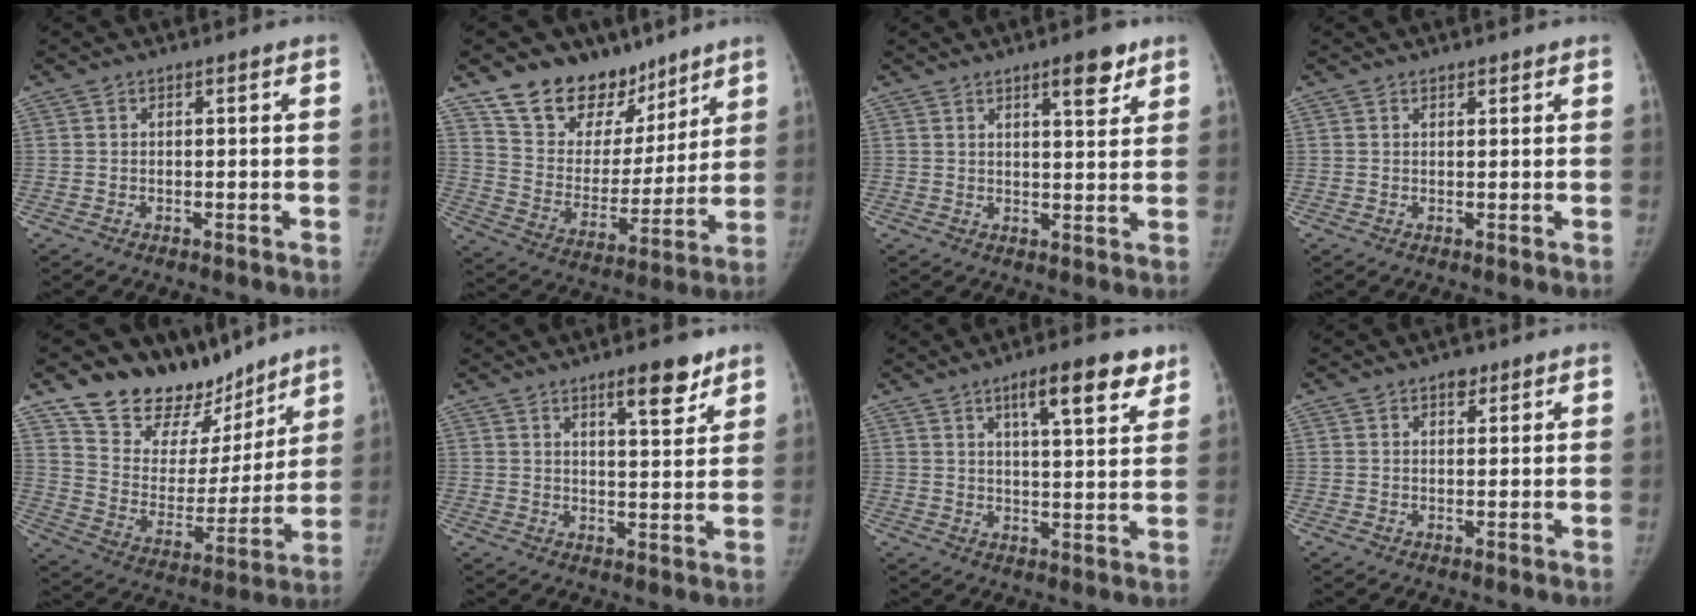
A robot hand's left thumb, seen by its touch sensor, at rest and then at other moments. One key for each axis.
{"total": 17.8, "fx": 13.1, "fy": 10.9, "fz": 5.2, "tx": -0.021, "ty": -0.081, "tz": 0.226}
{"total": 6.1, "fx": 3.9, "fy": 1.7, "fz": 4.3, "tx": -0.049, "ty": -0.023, "tz": 0.054}
{"total": 0.9, "fx": 0.7, "fy": 0.5, "fz": 0.1, "tx": 0.006, "ty": -0.005, "tz": 0.008}
{"total": 18.9, "fx": 15.6, "fy": 9.5, "fz": 4.6, "tx": -0.005, "ty": -0.106, "tz": 0.258}
{"total": 7.6, "fx": 5.2, "fy": 2.0, "fz": 5.2, "tx": -0.059, "ty": -0.034, "tz": 0.077}
{"total": 10.8, "fx": 6.5, "fy": 2.9, "fz": 8.1, "tx": -0.097, "ty": -0.029, "tz": 0.093}
{"total": 2.1, "fx": 1.3, "fy": 1.3, "fz": 1.0, "tx": 0.001, "ty": -0.005, "tz": 0.016}